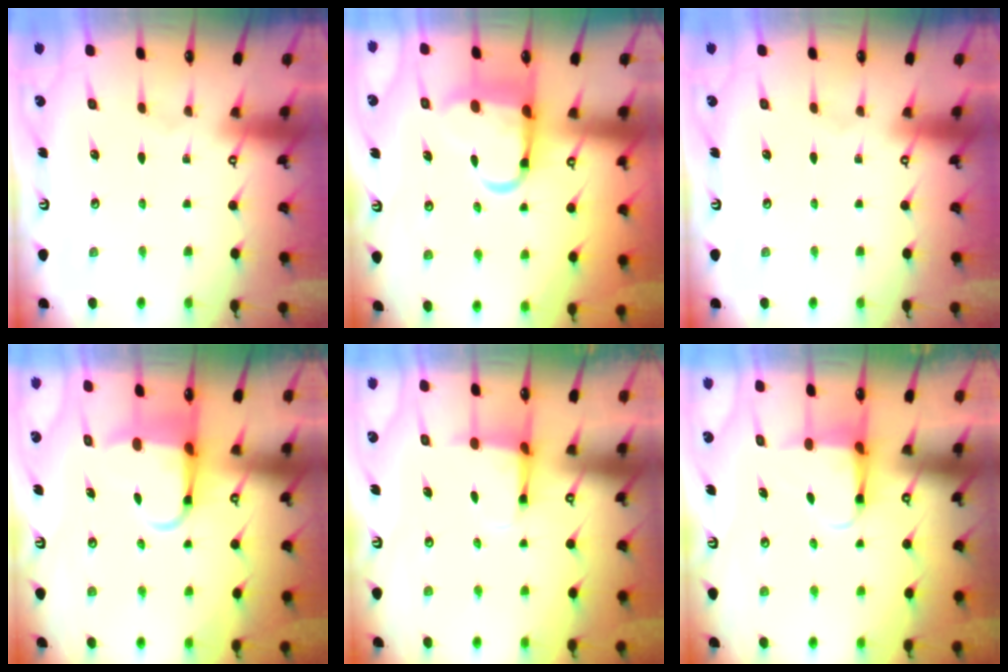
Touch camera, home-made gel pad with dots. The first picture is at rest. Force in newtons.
{"total": 11.0, "press": 10.8, "slide": 1.8}
{"total": 0.0}
{"total": 6.3, "press": 6.2, "slide": 1.4}
{"total": 4.0, "press": 3.8, "slide": 1.2}
{"total": 3.9, "press": 3.9, "slide": 0.4}